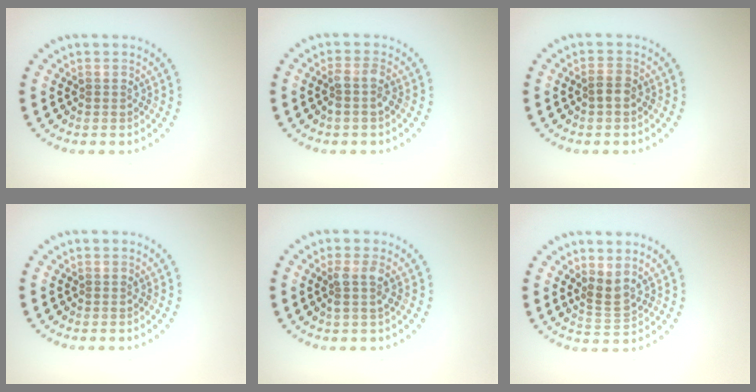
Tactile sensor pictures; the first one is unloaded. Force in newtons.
{"total": 1.7, "press": 1.5, "slide": 0.8}
{"total": 1.4, "press": 1.3, "slide": 0.4}
{"total": 0.0}
{"total": 1.7, "press": 1.5, "slide": 0.7}
{"total": 2.4, "press": 1.6, "slide": 1.7}